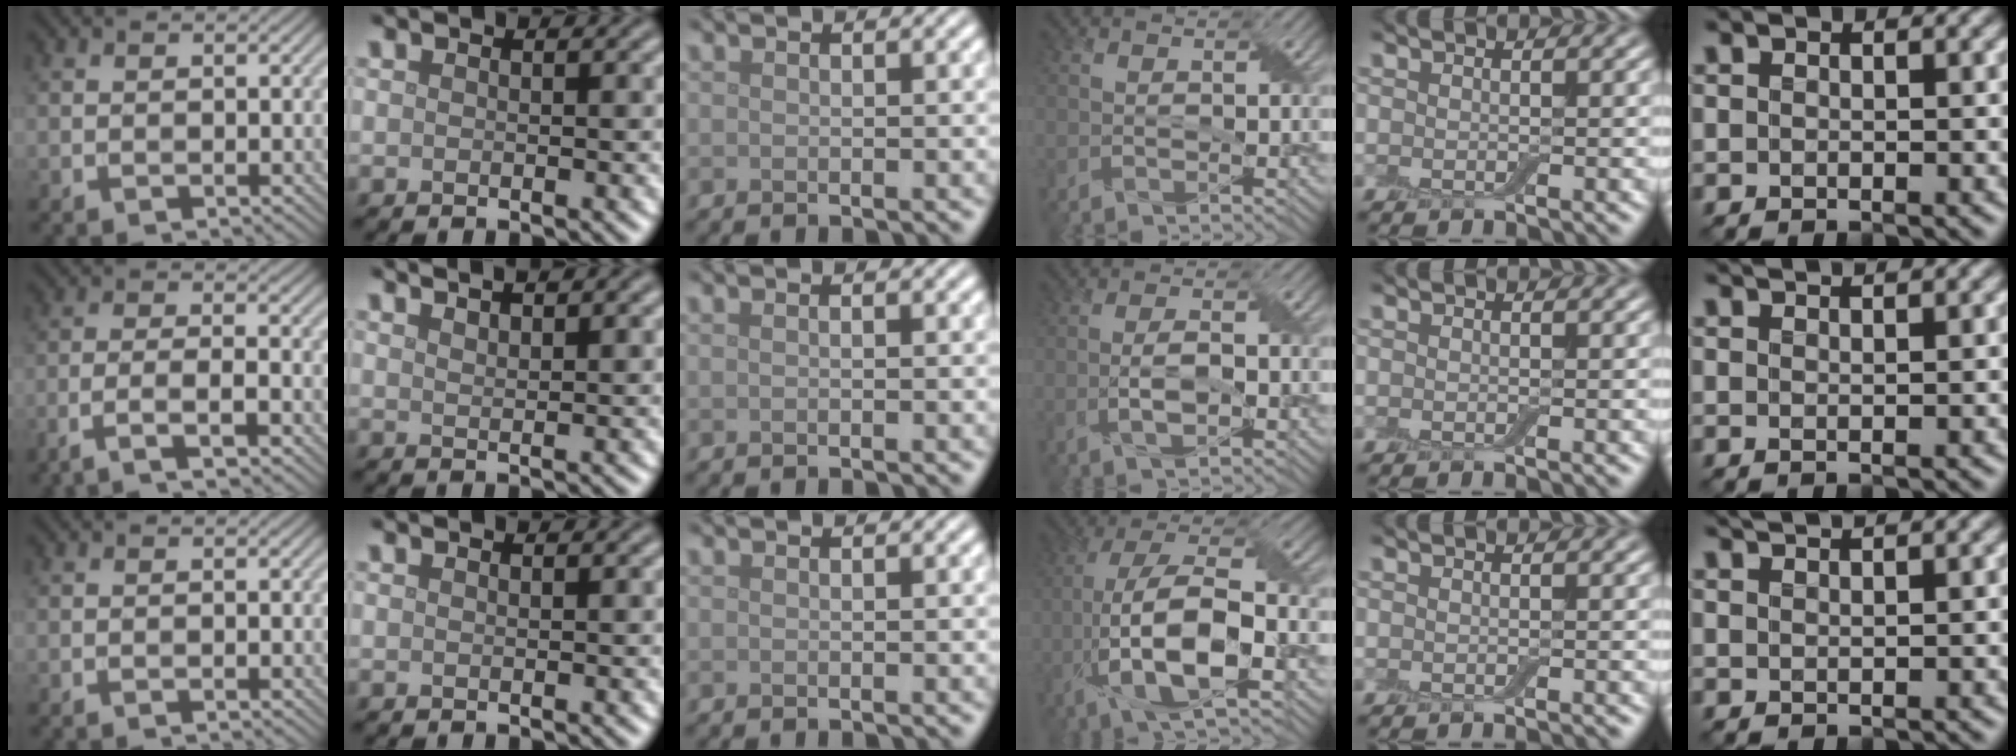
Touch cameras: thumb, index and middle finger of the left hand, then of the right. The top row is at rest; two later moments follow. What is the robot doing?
{"motion": "peel", "object": "bubble wrap"}